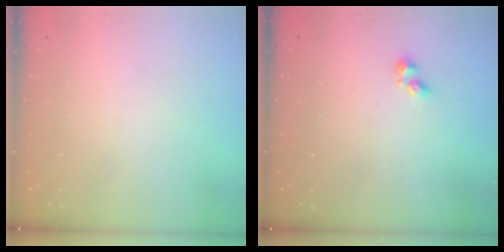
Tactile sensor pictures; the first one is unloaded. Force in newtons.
{"total": 2.3, "press": 2.3, "slide": 0.5}